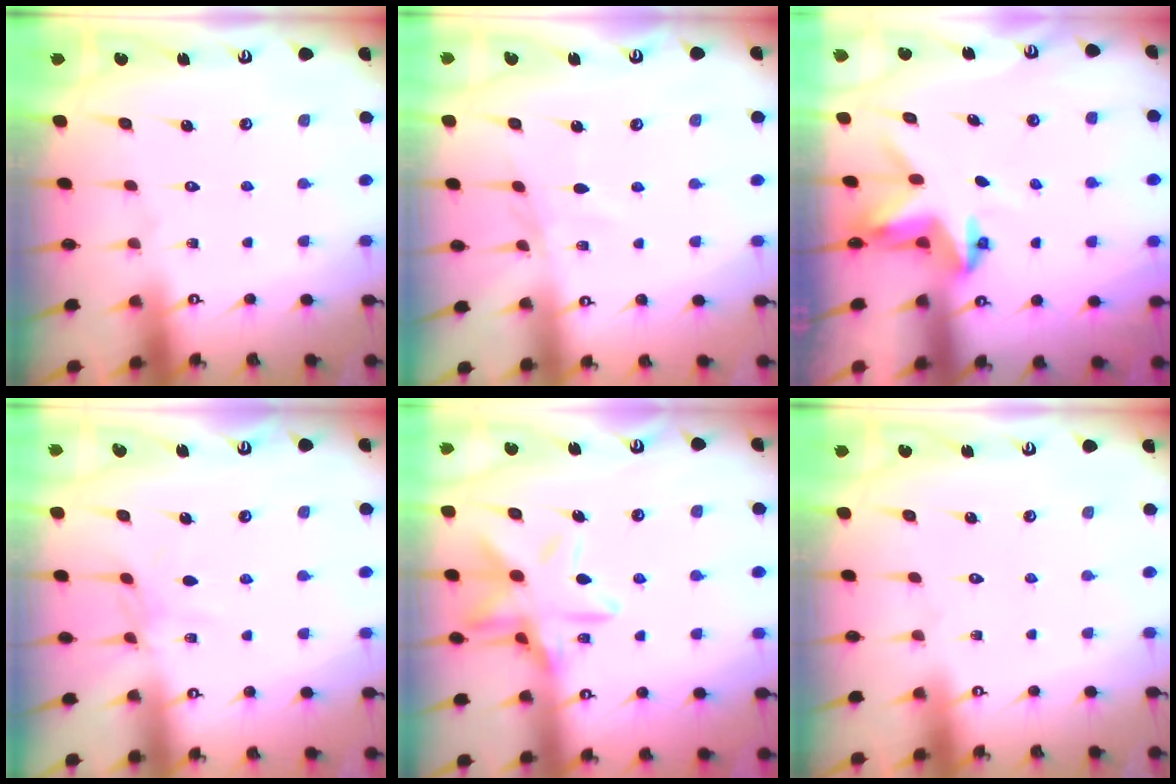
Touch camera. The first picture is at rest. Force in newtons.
{"total": 3.1, "press": 3.1, "slide": 0.2}
{"total": 3.3, "press": 3.3, "slide": 0.2}
{"total": 5.0, "press": 5.0, "slide": 0.1}
{"total": 12.4, "press": 12.4, "slide": 0.4}
{"total": 0.0}